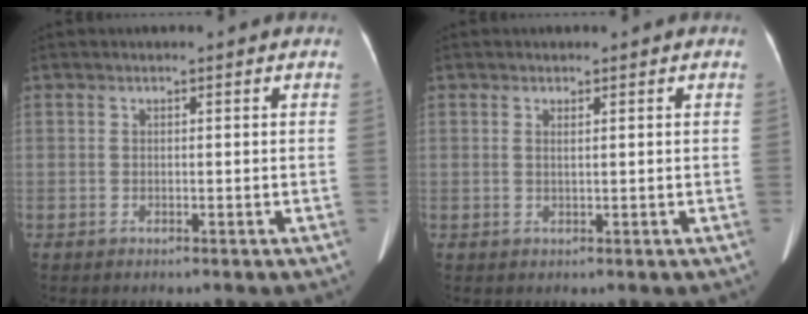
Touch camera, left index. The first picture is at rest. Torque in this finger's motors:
{"motor_torque": [-0.15, -0.05, 0.04, -0.01]}